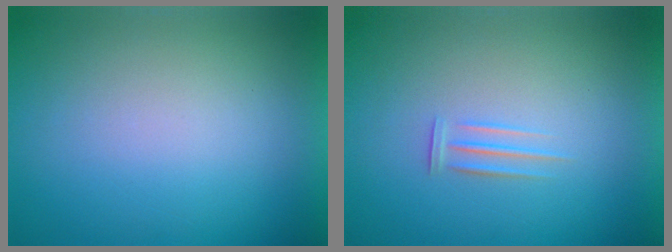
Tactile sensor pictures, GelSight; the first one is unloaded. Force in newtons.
{"total": 1.7}